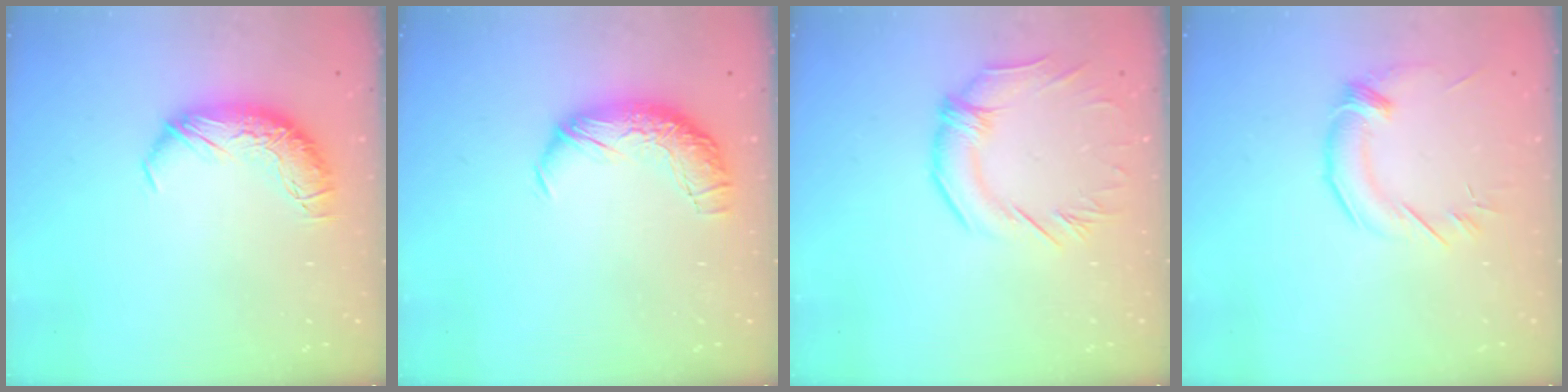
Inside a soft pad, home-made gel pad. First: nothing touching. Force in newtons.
{"total": 1.5, "press": 0.9, "slide": 1.2}
{"total": 1.1, "press": 0.5, "slide": 1.0}
{"total": 1.2, "press": 0.3, "slide": 1.1}